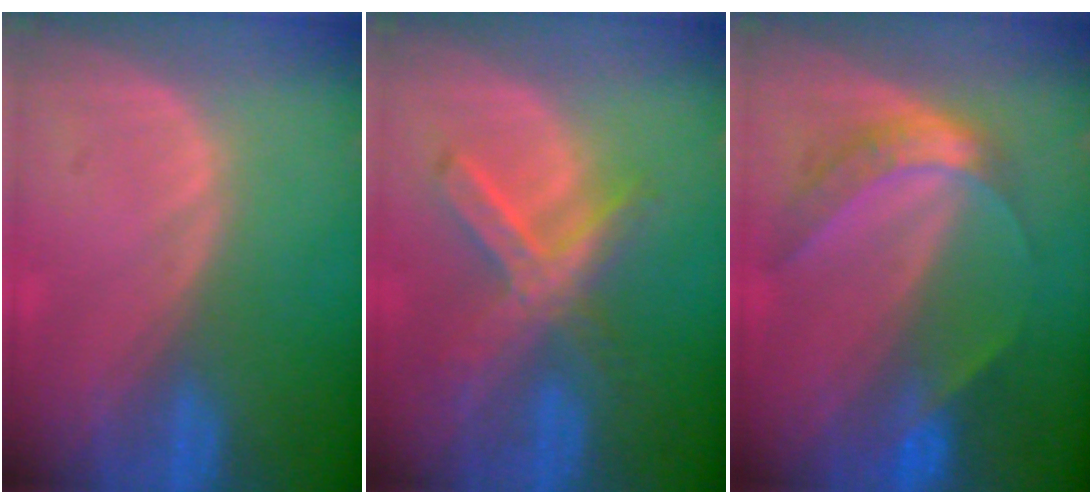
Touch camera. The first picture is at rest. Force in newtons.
{"total": 7.5, "press": 6.4, "slide": 3.8}
{"total": 6.3, "press": 5.2, "slide": 3.4}